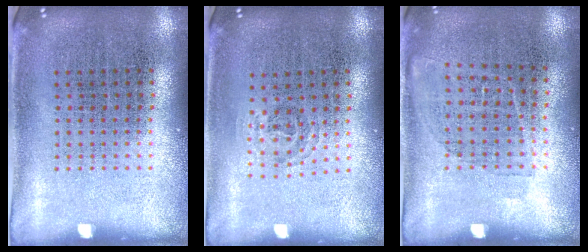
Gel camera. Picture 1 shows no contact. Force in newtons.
{"total": 0.9, "press": 0.6, "slide": 0.7}
{"total": 1.0, "press": 0.8, "slide": 0.5}